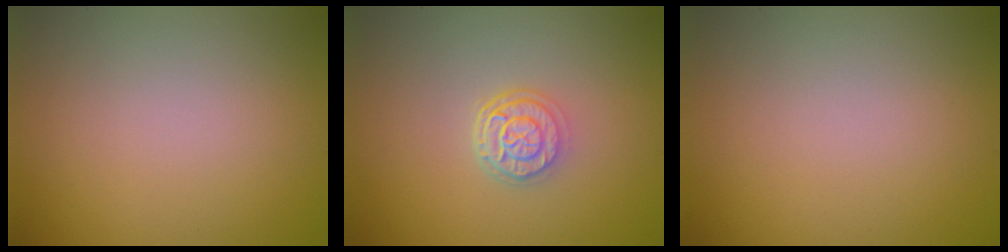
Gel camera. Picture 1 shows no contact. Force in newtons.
{"total": 3.1, "press": 2.5, "slide": 1.9}
{"total": 0.0}